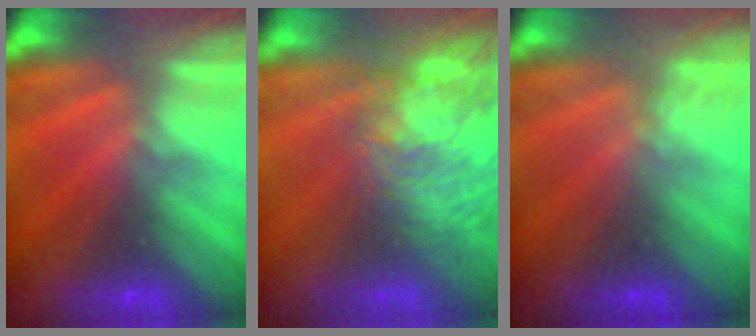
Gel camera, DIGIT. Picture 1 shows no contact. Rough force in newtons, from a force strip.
{"total": 8.1}
{"total": 1.3}